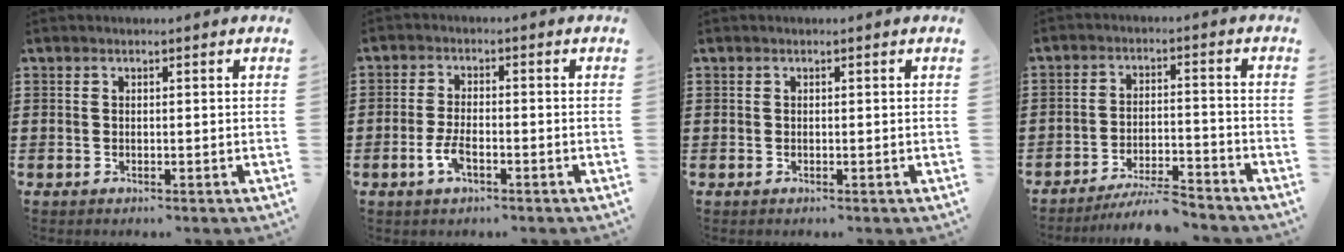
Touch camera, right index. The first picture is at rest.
{"total": 3.9, "force": [-1.7, 1.6, 3.2], "torque": [-0.075, -0.003, -0.035]}
{"total": 0.0}
{"total": 5.7, "force": [-5.3, 0.1, 2.1], "torque": [-0.042, -0.005, -0.102]}